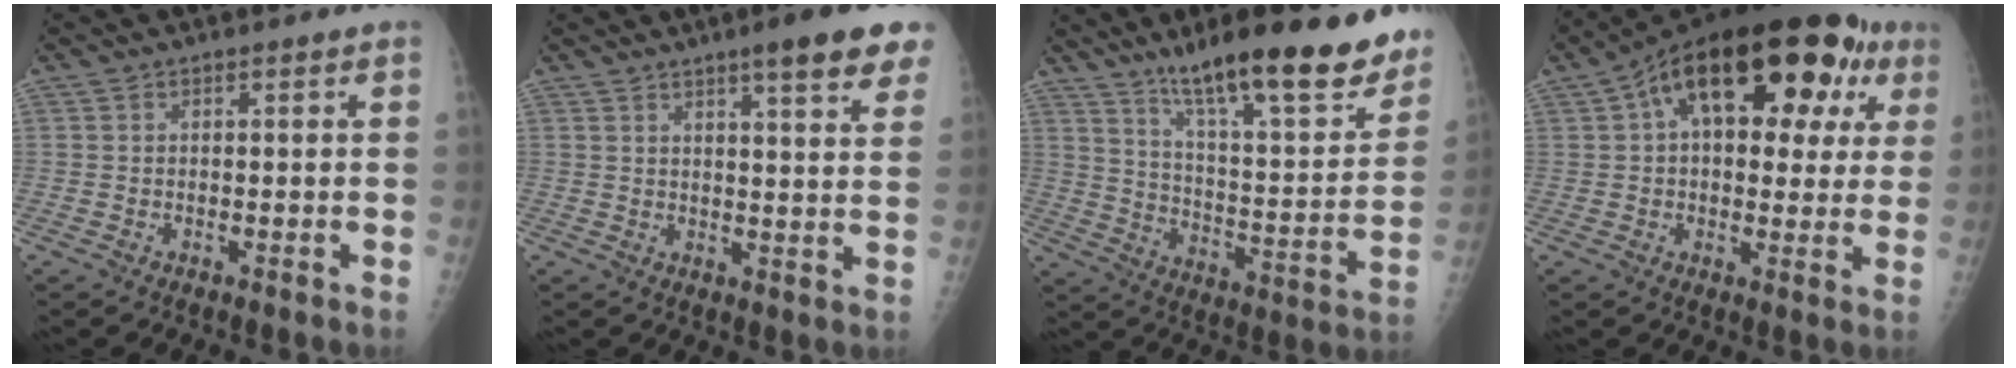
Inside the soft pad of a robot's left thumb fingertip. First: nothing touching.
{"total": 11.0, "force": [7.1, 1.6, 8.3], "torque": [-0.091, -0.027, 0.084]}
{"total": 26.0, "force": [17.9, 5.5, 17.9], "torque": [-0.236, -0.071, 0.278]}
{"total": 24.8, "force": [9.1, 12.9, 19.2], "torque": [-0.255, 0.041, 0.128]}